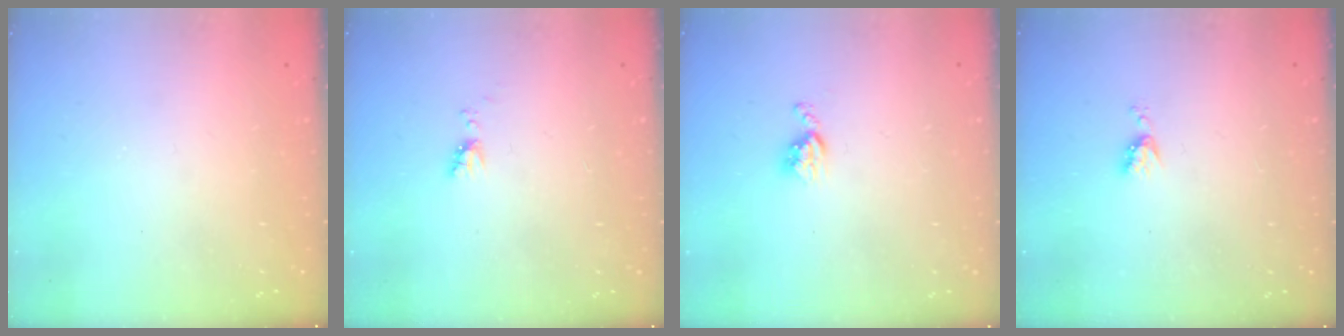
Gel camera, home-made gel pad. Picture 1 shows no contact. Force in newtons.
{"total": 3.7, "press": 3.6, "slide": 0.7}
{"total": 5.1, "press": 5.1, "slide": 0.7}
{"total": 4.3, "press": 4.3, "slide": 0.5}